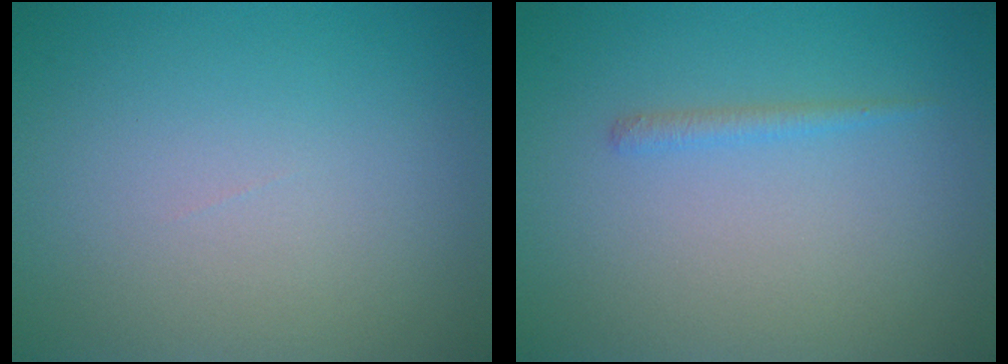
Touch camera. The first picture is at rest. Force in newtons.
{"total": 0.9, "press": 0.9, "slide": 0.1}